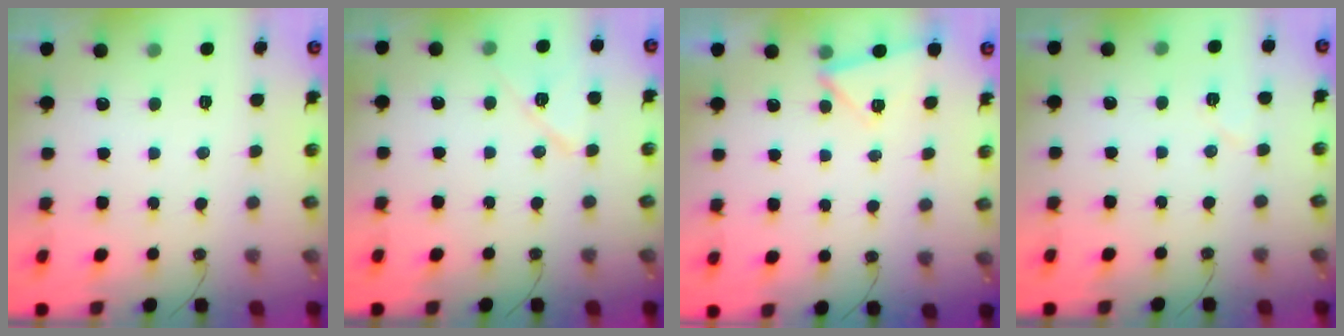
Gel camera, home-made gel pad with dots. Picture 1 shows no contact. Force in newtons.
{"total": 9.2, "press": 9.2, "slide": 0.7}
{"total": 4.9, "press": 4.2, "slide": 2.4}
{"total": 4.6, "press": 4.3, "slide": 1.7}